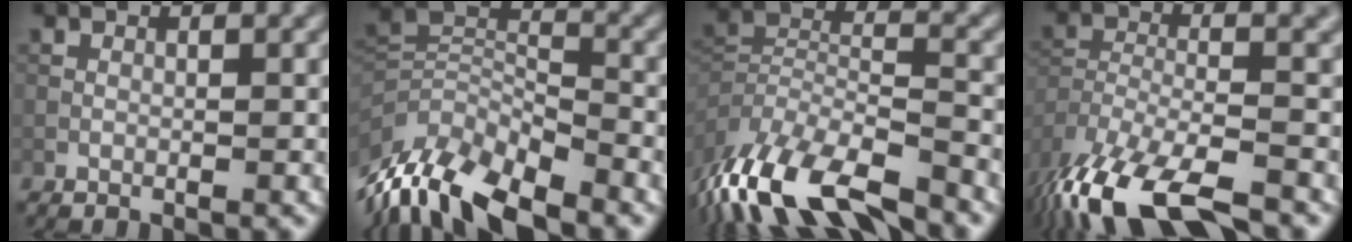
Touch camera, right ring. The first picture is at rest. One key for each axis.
{"total": 11.4, "fx": -8.1, "fy": 4.6, "fz": 6.6, "tx": -0.132, "ty": -0.011, "tz": -0.156}
{"total": 13.6, "fx": -10.0, "fy": 4.3, "fz": 8.1, "tx": -0.180, "ty": -0.005, "tz": -0.166}
{"total": 14.2, "fx": -10.2, "fy": 4.7, "fz": 8.8, "tx": -0.200, "ty": -0.040, "tz": -0.154}